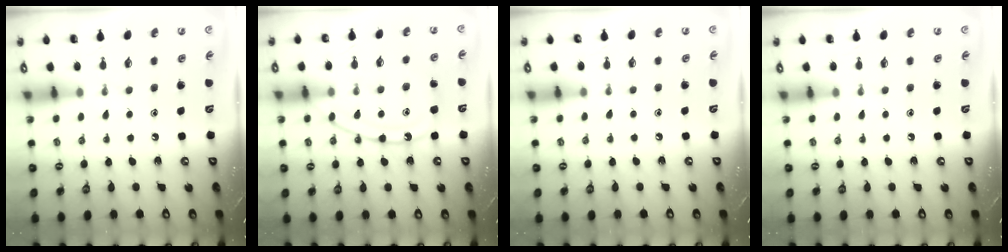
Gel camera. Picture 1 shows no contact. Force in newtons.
{"total": 13.0, "press": 13.0, "slide": 1.2}
{"total": 4.3, "press": 4.2, "slide": 0.7}
{"total": 0.0}